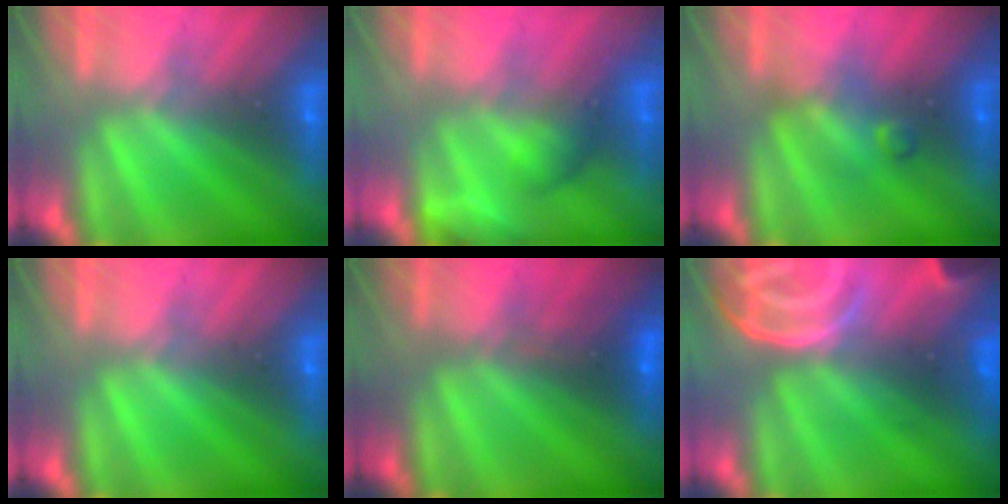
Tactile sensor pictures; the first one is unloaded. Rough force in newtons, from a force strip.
{"total": 4.9}
{"total": 2.4}
{"total": 0.0}
{"total": 5.3}
{"total": 8.8}